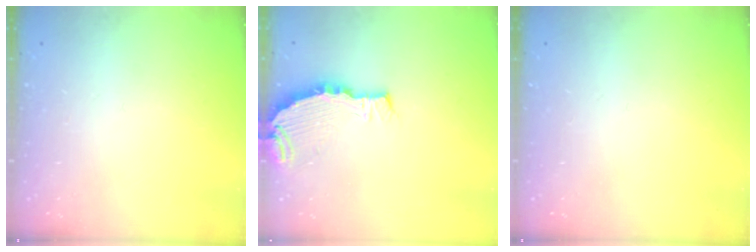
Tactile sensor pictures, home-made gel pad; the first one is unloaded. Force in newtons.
{"total": 4.4, "press": 4.3, "slide": 0.4}
{"total": 0.0}